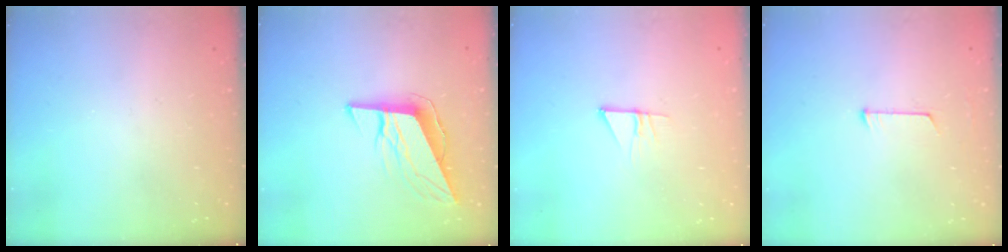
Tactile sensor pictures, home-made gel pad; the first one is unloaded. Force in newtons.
{"total": 10.2, "press": 9.9, "slide": 2.5}
{"total": 4.2, "press": 4.2, "slide": 0.4}
{"total": 5.3, "press": 5.3, "slide": 0.4}